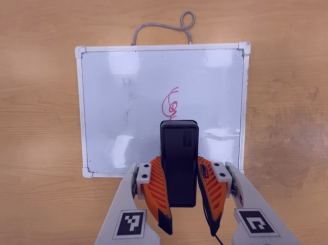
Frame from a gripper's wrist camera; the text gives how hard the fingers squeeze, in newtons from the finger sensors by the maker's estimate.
{"total": 9.7, "left": 7.5, "right": 11.8}